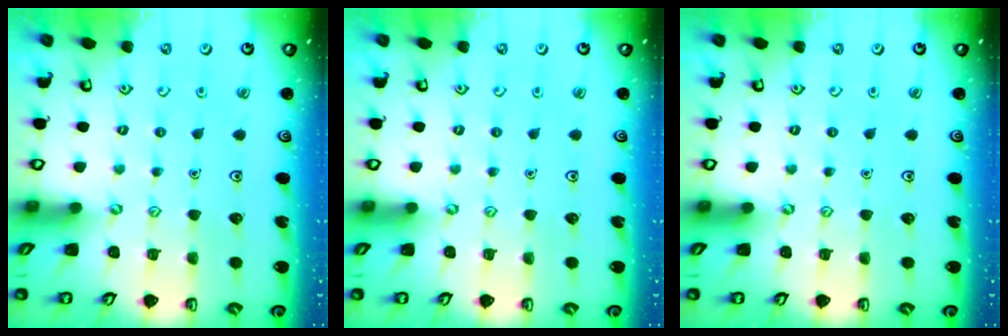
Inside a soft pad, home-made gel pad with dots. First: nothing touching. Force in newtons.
{"total": 0.0}
{"total": 0.0}